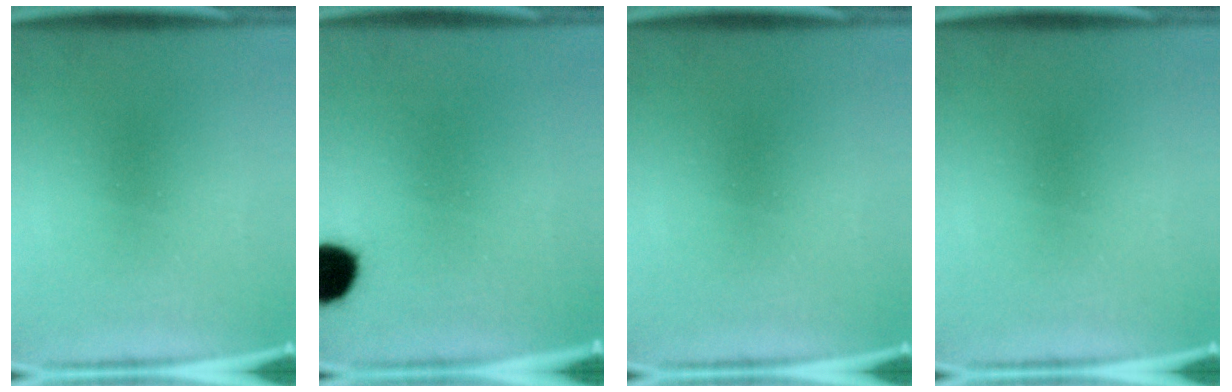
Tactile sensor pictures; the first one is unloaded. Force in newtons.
{"total": 9.1}
{"total": 0.0}
{"total": 0.0}